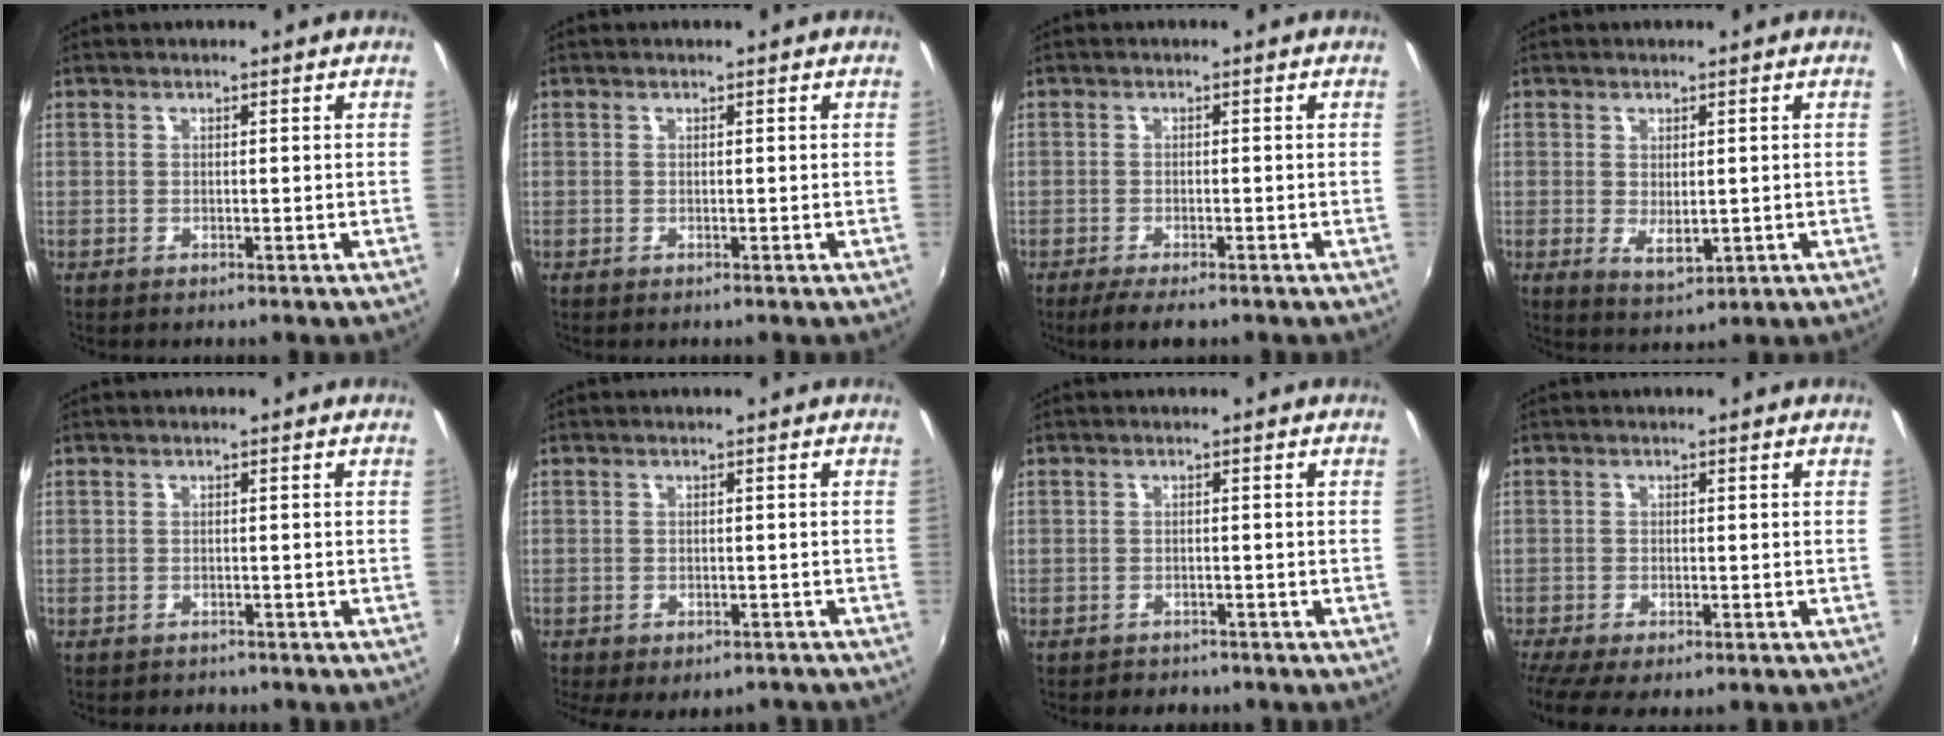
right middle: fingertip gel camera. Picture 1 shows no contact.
{"total": 0.0}
{"total": 4.3, "force": [-3.2, 0.9, 2.6], "torque": [-0.061, -0.018, -0.056]}
{"total": 3.8, "force": [-0.2, 2.0, 3.3], "torque": [-0.054, -0.010, 0.003]}
{"total": 2.3, "force": [-2.0, 1.1, 0.3], "torque": [-0.013, -0.008, -0.028]}
{"total": 8.1, "force": [-5.9, 3.5, 4.2], "torque": [-0.087, -0.028, -0.074]}
{"total": 3.3, "force": [-2.9, 1.6, 0.5], "torque": [-0.019, -0.007, -0.044]}
{"total": 6.5, "force": [-4.9, 1.7, 3.9], "torque": [-0.094, -0.035, -0.080]}